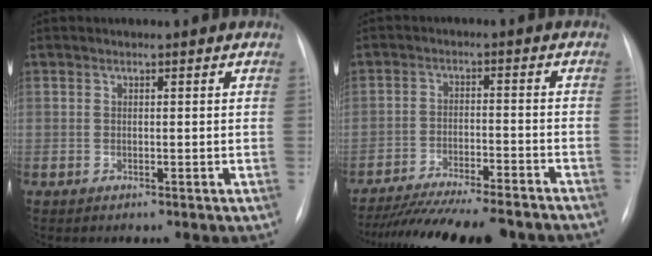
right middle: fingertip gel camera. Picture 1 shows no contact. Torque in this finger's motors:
{"motor_torque": [1.06, -1.08, 0.30, 0.18]}